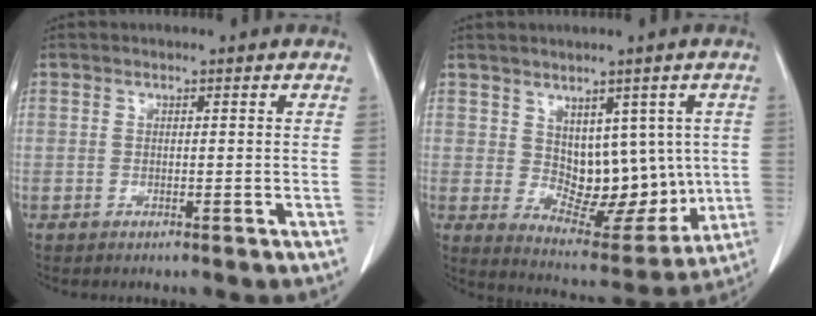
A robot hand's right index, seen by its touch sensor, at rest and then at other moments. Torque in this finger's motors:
{"motor_torque": [0.10, 0.20, 0.16, 0.03]}